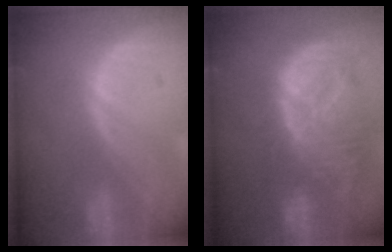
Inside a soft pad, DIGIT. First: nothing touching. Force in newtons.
{"total": 12.4, "press": 10.7, "slide": 6.3}